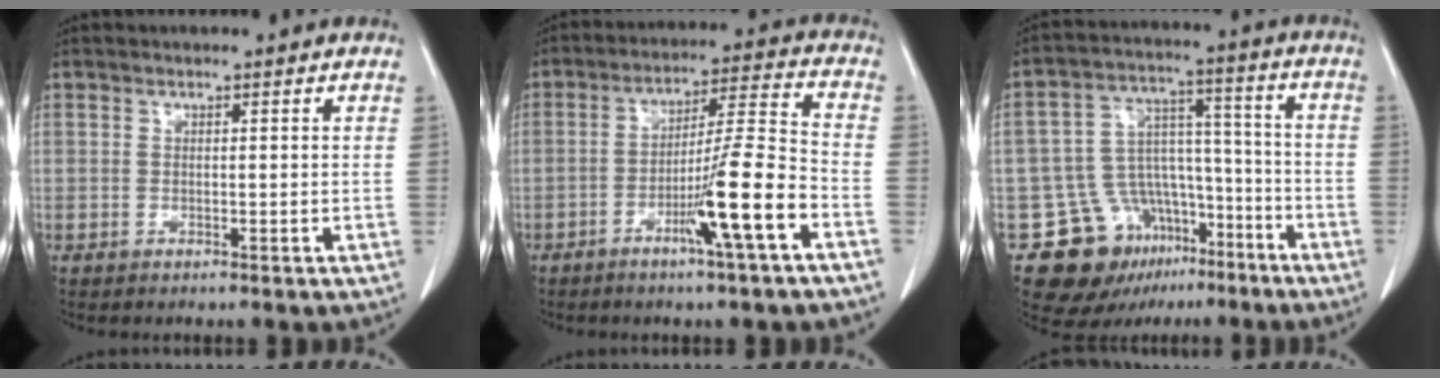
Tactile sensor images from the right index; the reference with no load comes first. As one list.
[{"total": 11.5, "force": [-5.1, -0.9, 10.3], "torque": [-0.177, 0.000, -0.087]}, {"total": 13.9, "force": [-8.9, 9.5, 4.7], "torque": [-0.071, 0.066, -0.131]}]